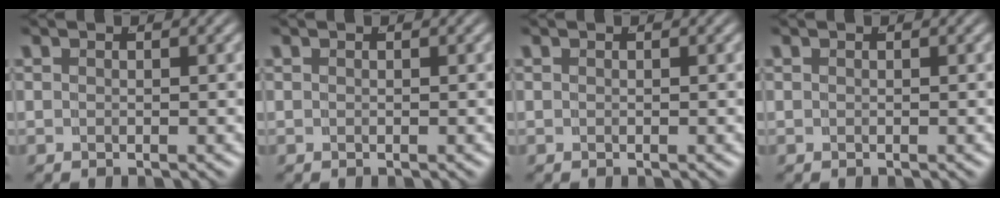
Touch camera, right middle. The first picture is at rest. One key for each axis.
{"total": 0.0}
{"total": 0.0}
{"total": 0.0}